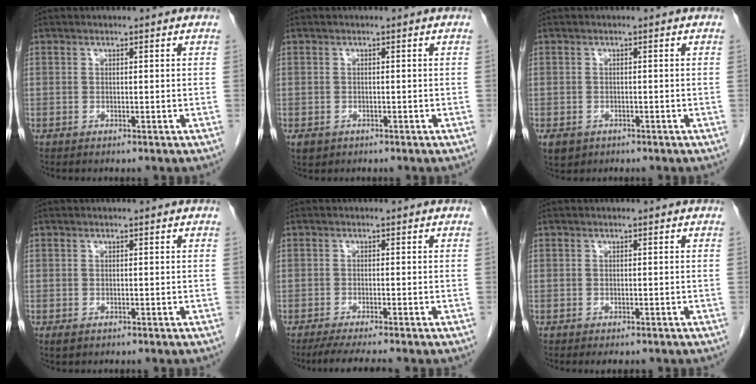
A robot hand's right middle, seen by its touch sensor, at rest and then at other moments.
{"total": 1.7, "force": [-0.9, 1.3, 0.6], "torque": [-0.012, 0.001, -0.006]}
{"total": 3.4, "force": [-2.0, 2.5, 1.2], "torque": [-0.020, -0.002, -0.026]}
{"total": 0.8, "force": [-0.4, 0.5, 0.5], "torque": [-0.011, -0.001, 0.000]}
{"total": 5.0, "force": [-4.2, -0.5, 2.7], "torque": [-0.043, -0.018, -0.070]}
{"total": 1.6, "force": [-1.2, 0.7, 0.7], "torque": [-0.009, -0.003, -0.011]}